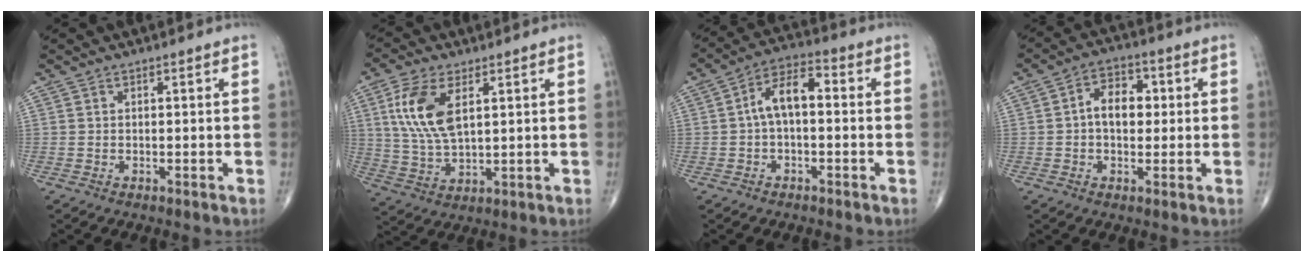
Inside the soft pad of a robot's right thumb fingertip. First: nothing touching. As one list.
[{"total": 11.5, "force": [3.8, 5.6, 9.3], "torque": [-0.194, -0.008, 0.079]}, {"total": 7.6, "force": [0.0, 3.9, 6.5], "torque": [-0.109, 0.034, -0.012]}, {"total": 7.7, "force": [0.6, 5.1, 5.7], "torque": [-0.071, 0.017, 0.003]}]